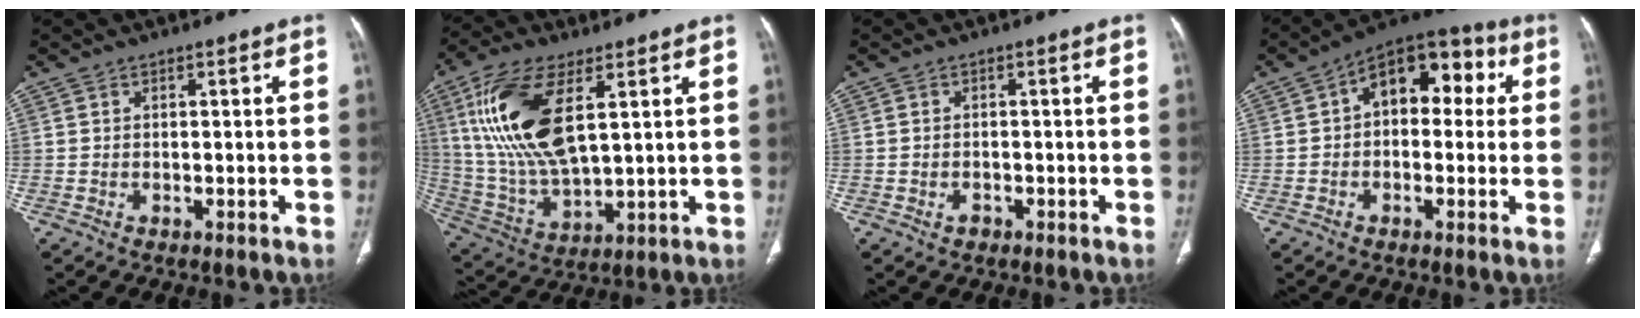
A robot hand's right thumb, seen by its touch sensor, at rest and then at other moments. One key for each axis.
{"total": 19.0, "fx": 6.0, "fy": 8.3, "fz": 16.0, "tx": -0.330, "ty": -0.020, "tz": 0.122}
{"total": 1.4, "fx": -0.7, "fy": 1.0, "fz": 0.6, "tx": -0.009, "ty": 0.008, "tz": -0.009}
{"total": 13.1, "fx": 2.4, "fy": 8.3, "fz": 9.9, "tx": -0.096, "ty": 0.039, "tz": 0.022}